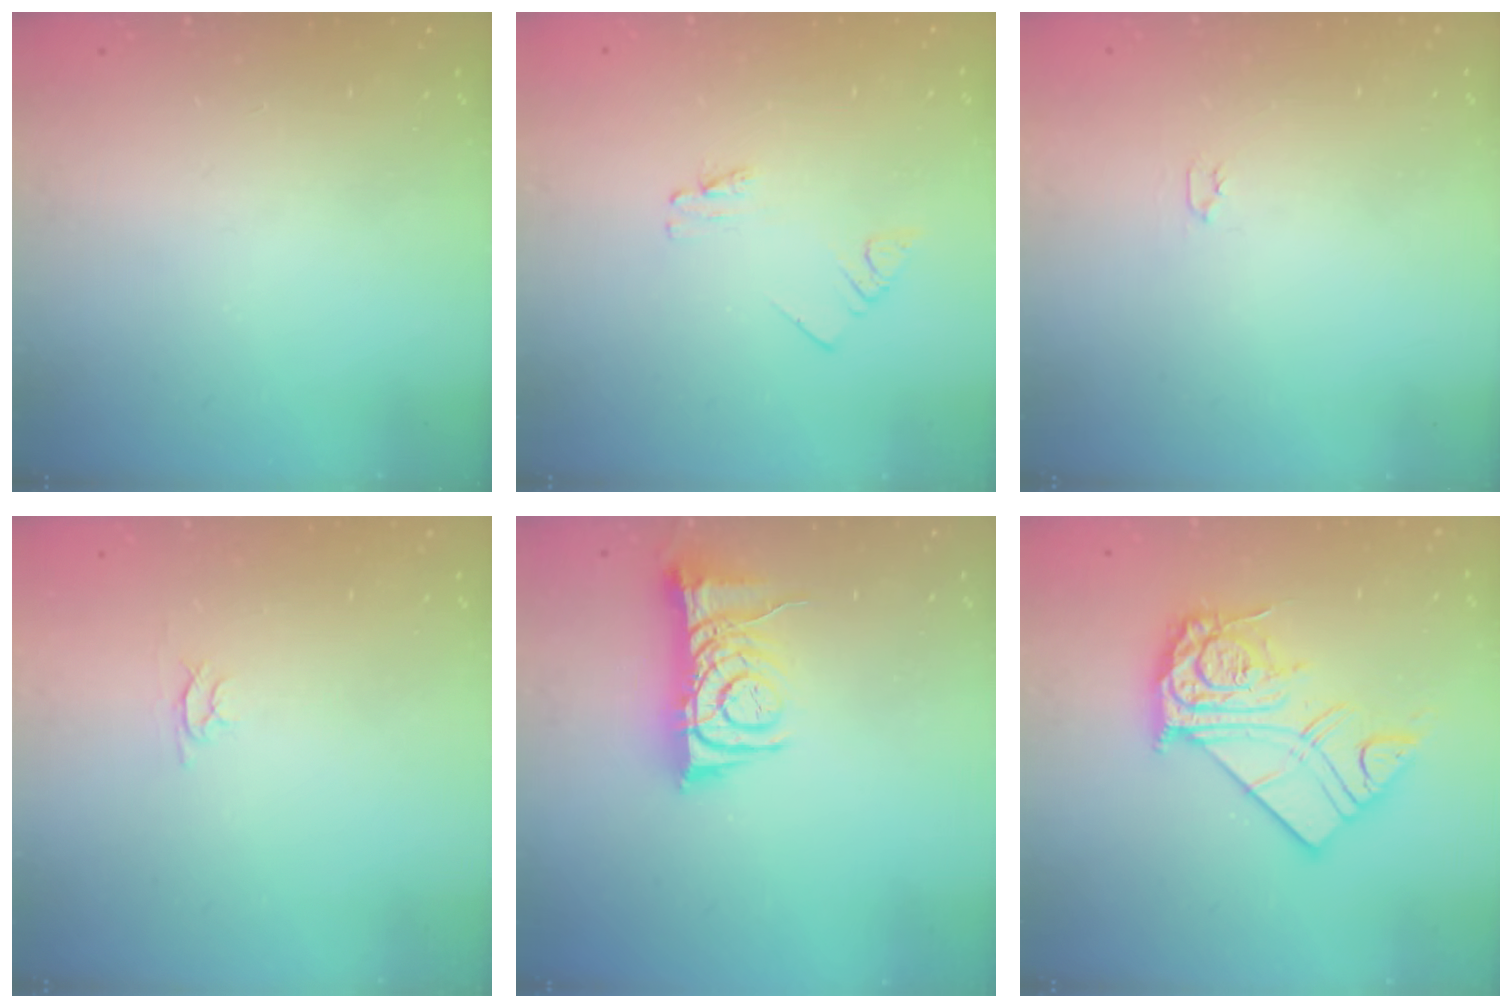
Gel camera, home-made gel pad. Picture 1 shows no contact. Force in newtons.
{"total": 1.1, "press": 1.1, "slide": 0.0}
{"total": 2.0, "press": 2.0, "slide": 0.3}
{"total": 2.4, "press": 2.4, "slide": 0.3}
{"total": 8.2, "press": 8.2, "slide": 0.7}
{"total": 17.4, "press": 17.3, "slide": 1.7}